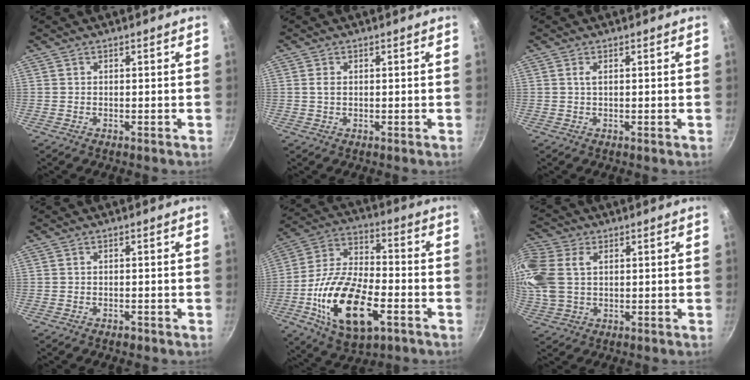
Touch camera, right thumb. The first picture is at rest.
{"total": 1.5, "force": [0.2, 1.0, 1.1], "torque": [-0.020, -0.001, 0.003]}
{"total": 1.0, "force": [0.3, 0.2, 1.0], "torque": [-0.019, 0.000, 0.003]}
{"total": 0.9, "force": [-0.6, 0.4, 0.5], "torque": [-0.011, 0.005, -0.006]}
{"total": 21.5, "force": [-7.0, 10.7, 17.3], "torque": [-0.318, 0.025, -0.127]}
{"total": 13.2, "force": [2.9, 9.2, 9.0], "torque": [-0.212, 0.016, 0.056]}